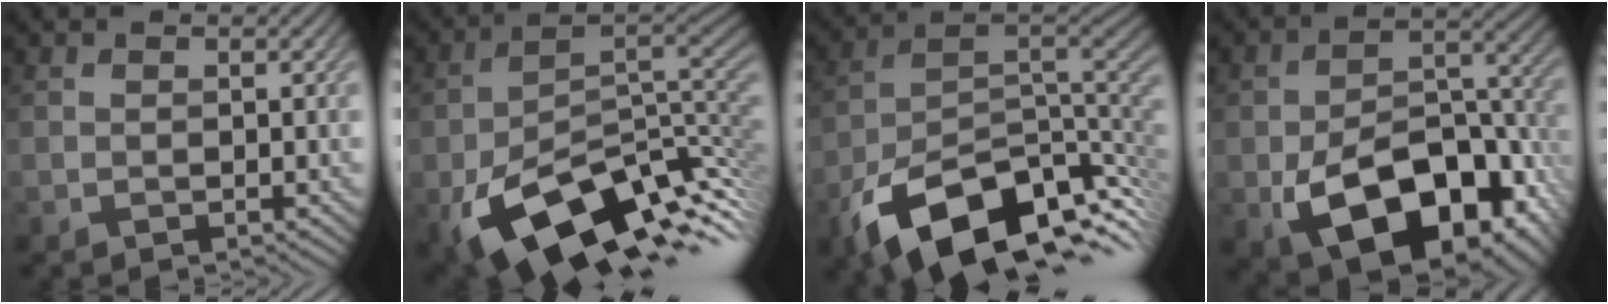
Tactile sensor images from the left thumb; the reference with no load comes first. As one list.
[{"total": 16.8, "force": [-6.8, 8.7, 12.6], "torque": [-0.230, -0.033, -0.107]}, {"total": 15.9, "force": [-7.5, 8.5, 11.1], "torque": [-0.211, -0.035, -0.118]}, {"total": 16.1, "force": [-6.8, 9.4, 11.1], "torque": [-0.173, -0.040, -0.102]}]